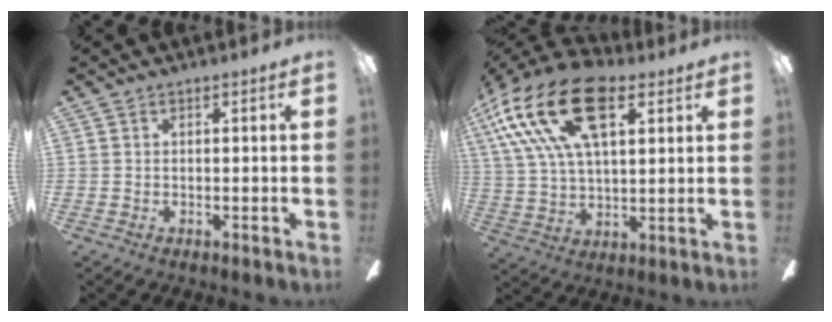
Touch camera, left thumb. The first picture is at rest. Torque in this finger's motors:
{"motor_torque": [0.90, 1.04, 1.39, -1.38, 0.44]}